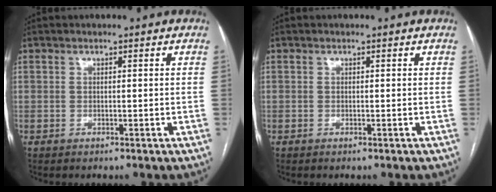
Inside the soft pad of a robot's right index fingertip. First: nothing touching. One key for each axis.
{"total": 0.0}